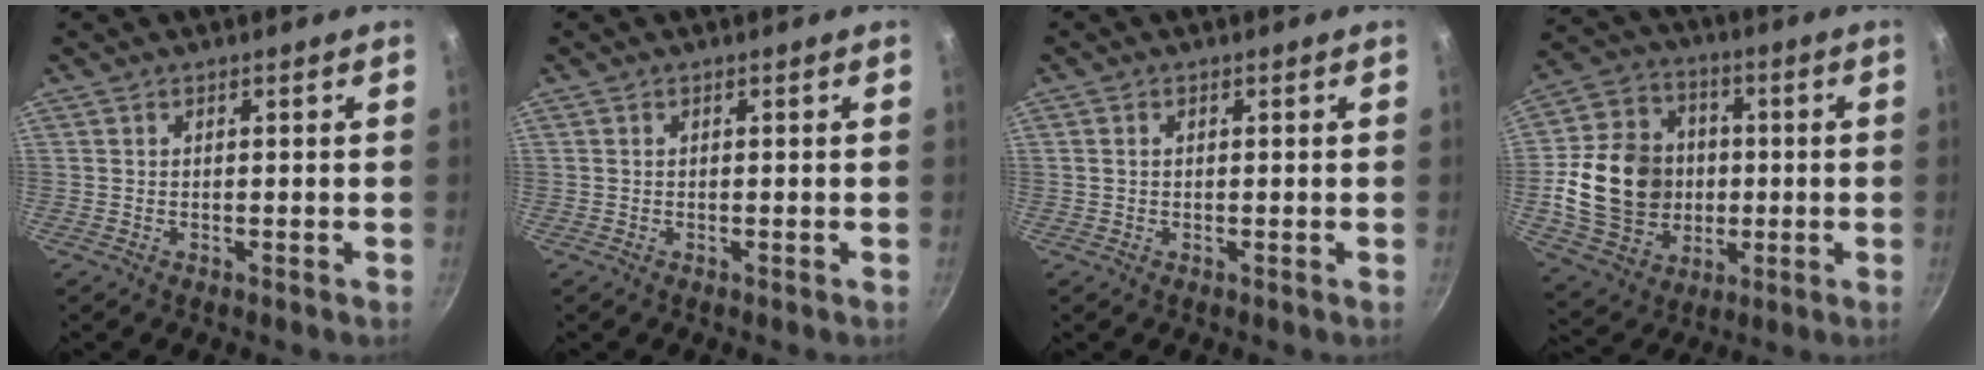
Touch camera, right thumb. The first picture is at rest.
{"total": 0.0}
{"total": 1.0, "force": [0.1, 0.7, 0.6], "torque": [-0.011, 0.004, 0.001]}
{"total": 19.8, "force": [-0.5, 16.4, 11.1], "torque": [-0.173, 0.020, -0.004]}